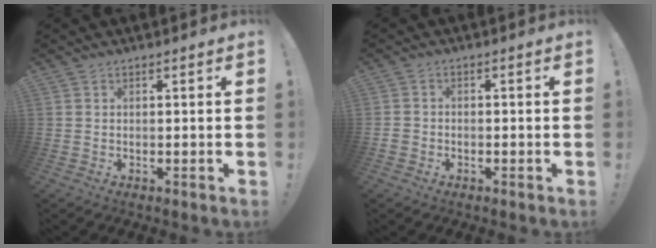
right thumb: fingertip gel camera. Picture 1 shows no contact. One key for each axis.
{"total": 2.2, "fx": -1.3, "fy": 1.7, "fz": 0.6, "tx": -0.005, "ty": 0.010, "tz": -0.023}